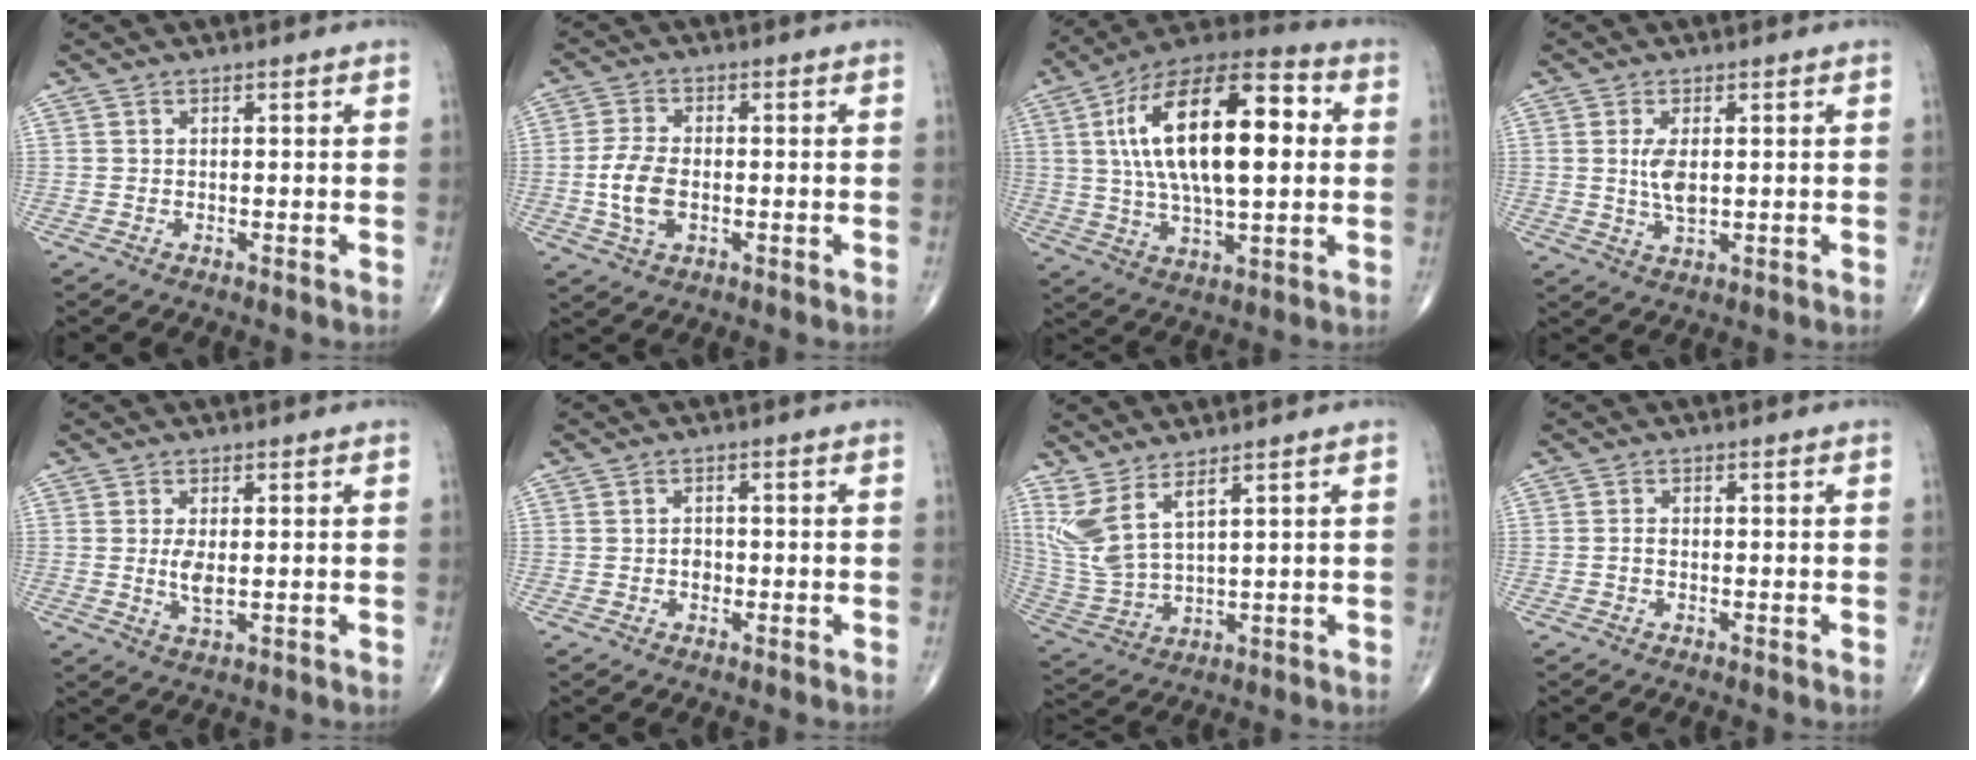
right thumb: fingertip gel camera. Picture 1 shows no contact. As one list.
[{"total": 6.9, "force": [-1.0, 4.0, 5.5], "torque": [-0.116, 0.004, -0.021]}, {"total": 24.6, "force": [3.9, 10.6, 21.9], "torque": [-0.371, 0.017, 0.056]}, {"total": 4.5, "force": [0.6, 2.0, 4.0], "torque": [-0.081, -0.010, 0.017]}, {"total": 3.6, "force": [0.1, 1.4, 3.3], "torque": [-0.069, -0.011, 0.006]}, {"total": 1.7, "force": [-0.4, 1.3, 0.9], "torque": [-0.008, 0.005, -0.009]}, {"total": 8.8, "force": [5.1, 2.6, 6.7], "torque": [-0.159, -0.031, 0.122]}, {"total": 1.0, "force": [-0.3, 0.6, 0.7], "torque": [-0.011, 0.002, -0.007]}]